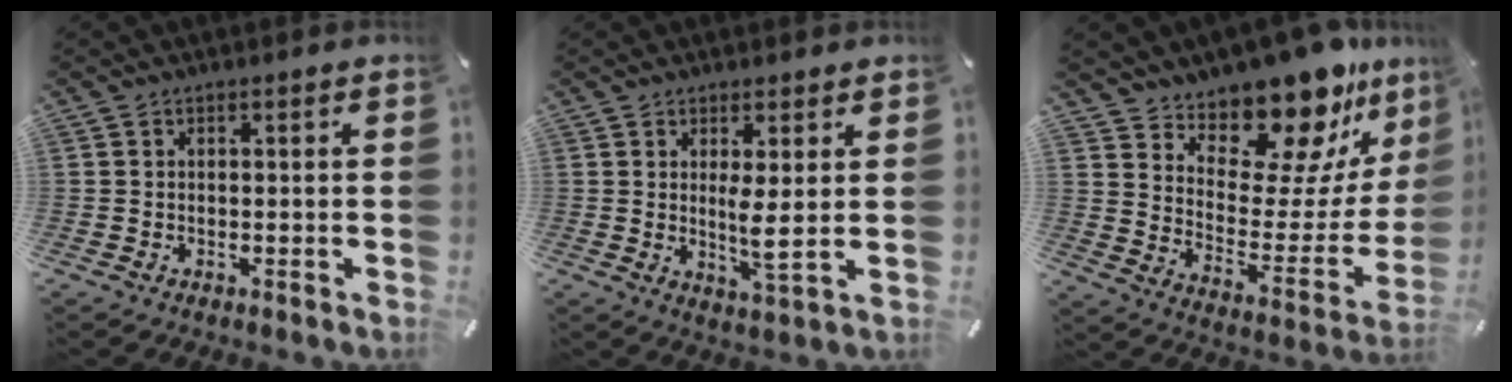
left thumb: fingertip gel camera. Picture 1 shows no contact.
{"total": 5.3, "force": [1.0, 0.8, 5.1], "torque": [-0.098, -0.014, 0.014]}
{"total": 17.0, "force": [15.0, 6.6, 4.6], "torque": [-0.073, -0.144, 0.254]}